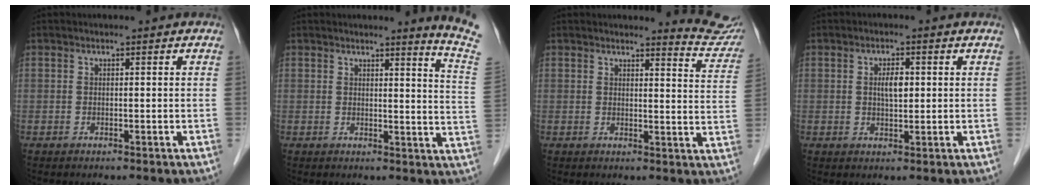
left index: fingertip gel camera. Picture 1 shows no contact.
{"total": 7.5, "force": [6.7, -2.1, 2.6], "torque": [-0.033, -0.079, 0.054]}
{"total": 7.2, "force": [7.2, 0.0, 0.4], "torque": [0.003, -0.059, 0.058]}
{"total": 2.9, "force": [0.4, 1.1, 2.7], "torque": [-0.047, 0.003, 0.007]}